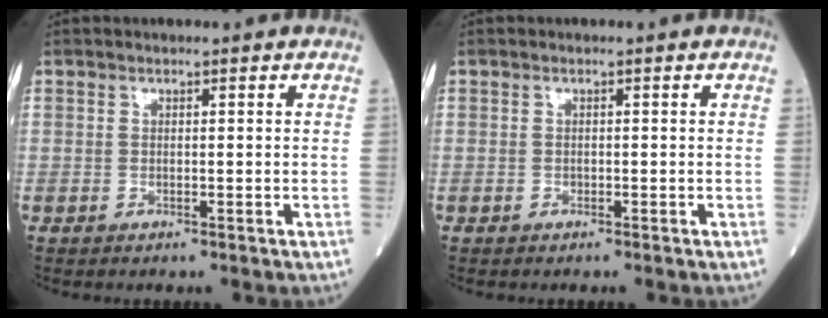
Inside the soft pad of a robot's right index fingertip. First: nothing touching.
{"total": 0.0}